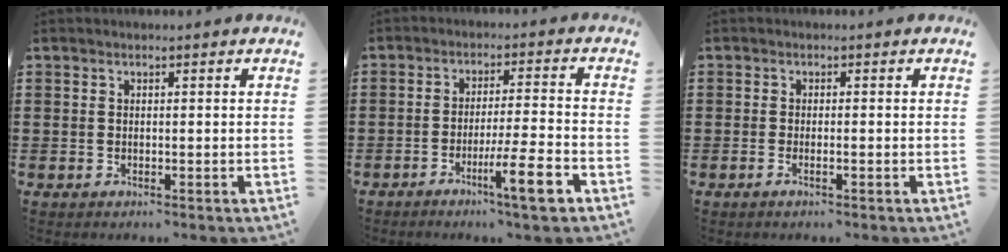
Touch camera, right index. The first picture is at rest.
{"total": 8.4, "force": [-4.7, 0.3, 7.0], "torque": [-0.116, -0.003, -0.083]}
{"total": 0.9, "force": [-0.5, 0.0, 0.8], "torque": [-0.013, -0.003, -0.009]}